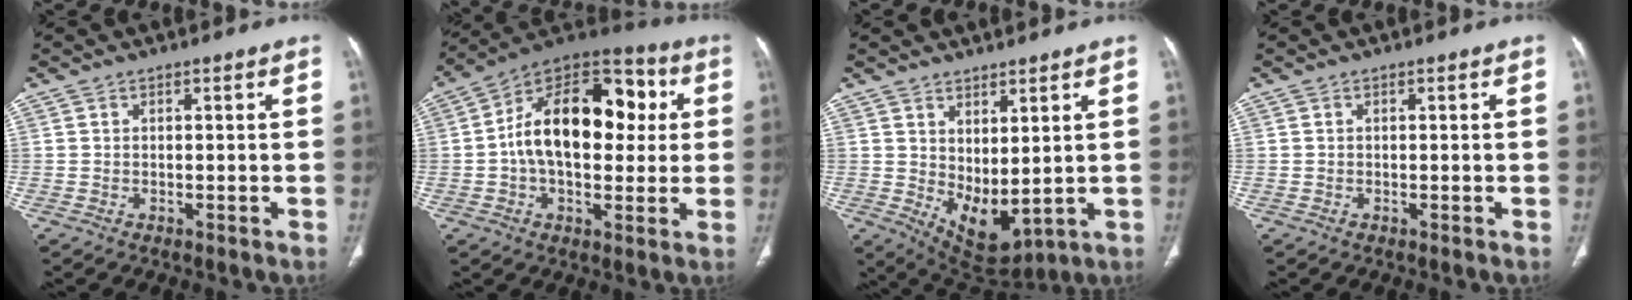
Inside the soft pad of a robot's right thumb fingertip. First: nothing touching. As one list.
[{"total": 21.7, "force": [2.3, 13.1, 17.1], "torque": [-0.241, 0.032, 0.027]}, {"total": 8.9, "force": [1.3, 4.5, 7.6], "torque": [-0.112, -0.027, 0.050]}, {"total": 0.0}]